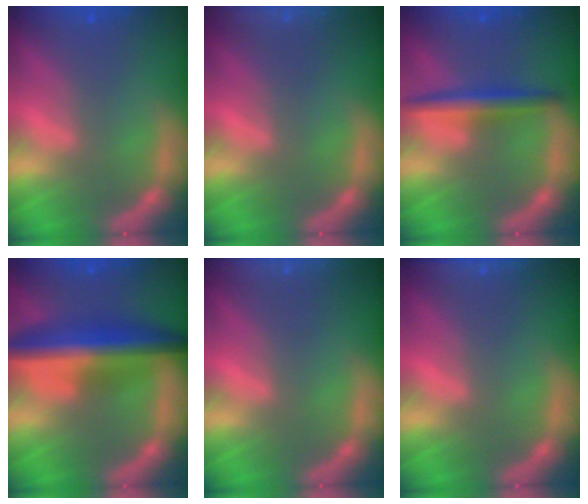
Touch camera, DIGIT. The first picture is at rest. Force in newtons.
{"total": 7.4}
{"total": 3.5}
{"total": 8.5}
{"total": 5.5}
{"total": 2.9}